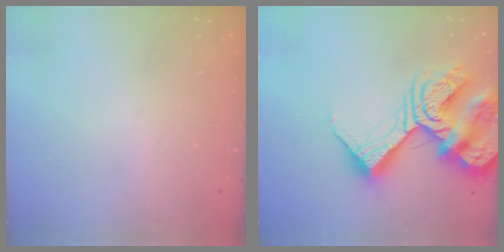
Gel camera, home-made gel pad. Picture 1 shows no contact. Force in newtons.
{"total": 19.4, "press": 19.2, "slide": 2.3}